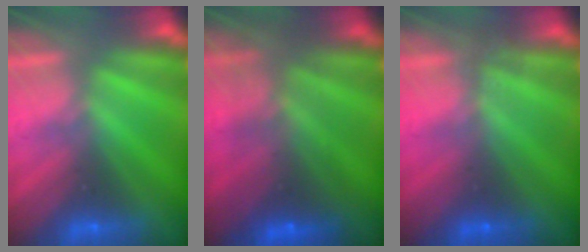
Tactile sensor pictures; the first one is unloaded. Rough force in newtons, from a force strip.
{"total": 5.6}
{"total": 1.0}